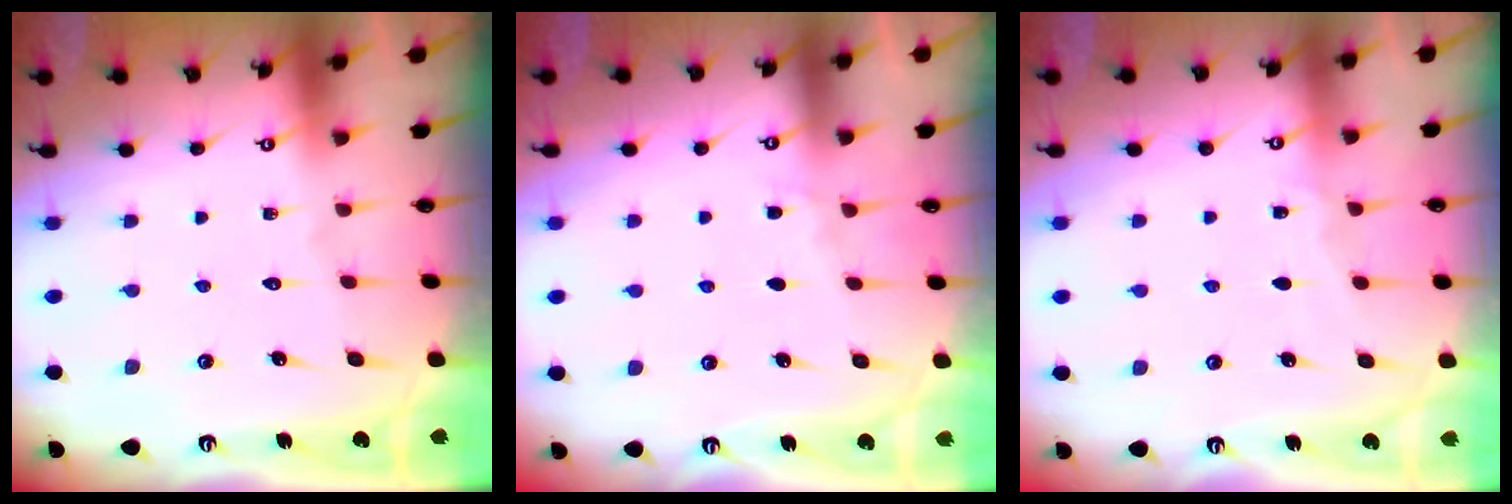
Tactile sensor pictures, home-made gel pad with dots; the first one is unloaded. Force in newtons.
{"total": 3.0, "press": 2.9, "slide": 0.4}
{"total": 2.8, "press": 2.8, "slide": 0.3}